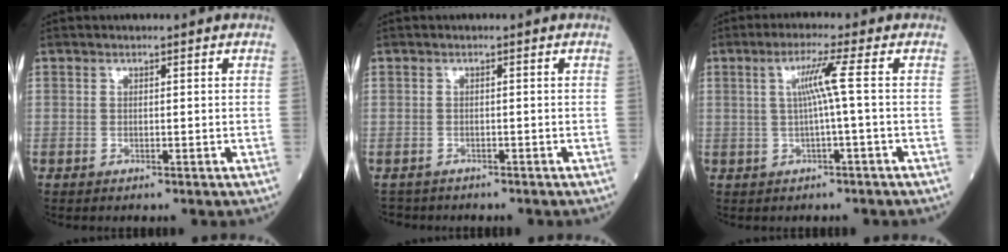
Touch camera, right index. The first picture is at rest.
{"total": 2.5, "force": [-2.1, 1.3, -0.5], "torque": [-0.005, 0.001, -0.040]}
{"total": 4.5, "force": [0.4, -1.3, 4.3], "torque": [-0.084, 0.006, 0.009]}